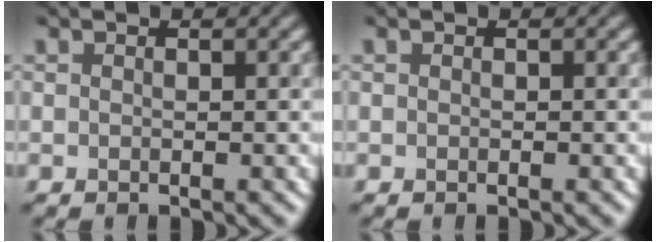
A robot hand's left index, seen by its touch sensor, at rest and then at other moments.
{"total": 0.0}